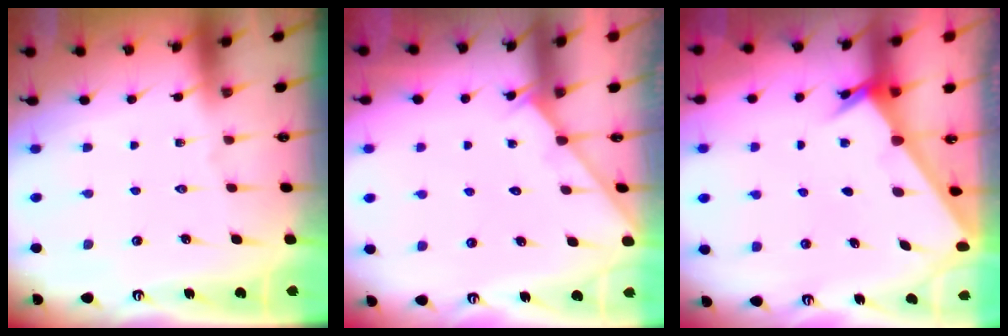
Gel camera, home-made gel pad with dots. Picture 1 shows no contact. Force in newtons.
{"total": 2.8, "press": 2.8, "slide": 0.3}
{"total": 2.1, "press": 2.1, "slide": 0.3}